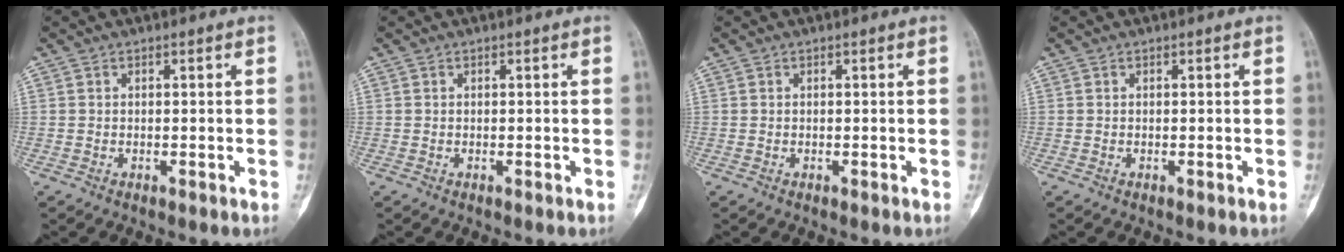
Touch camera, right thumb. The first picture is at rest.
{"total": 0.0}
{"total": 0.0}
{"total": 0.0}